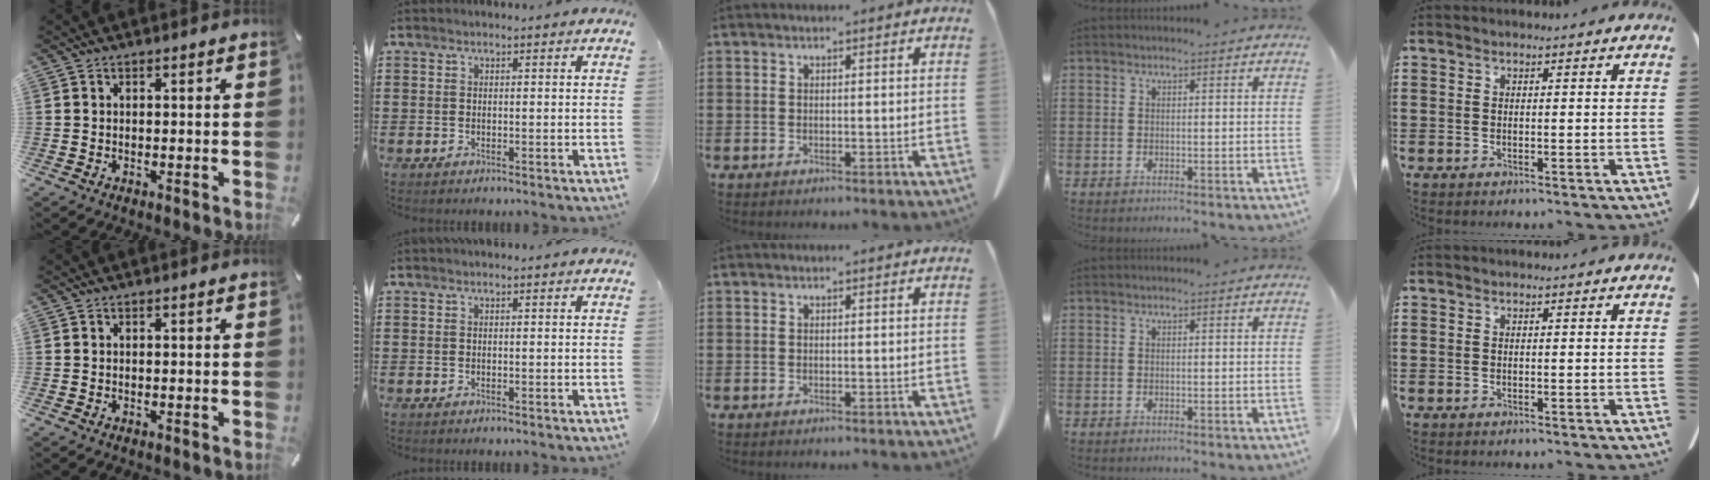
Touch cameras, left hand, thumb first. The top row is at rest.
{}